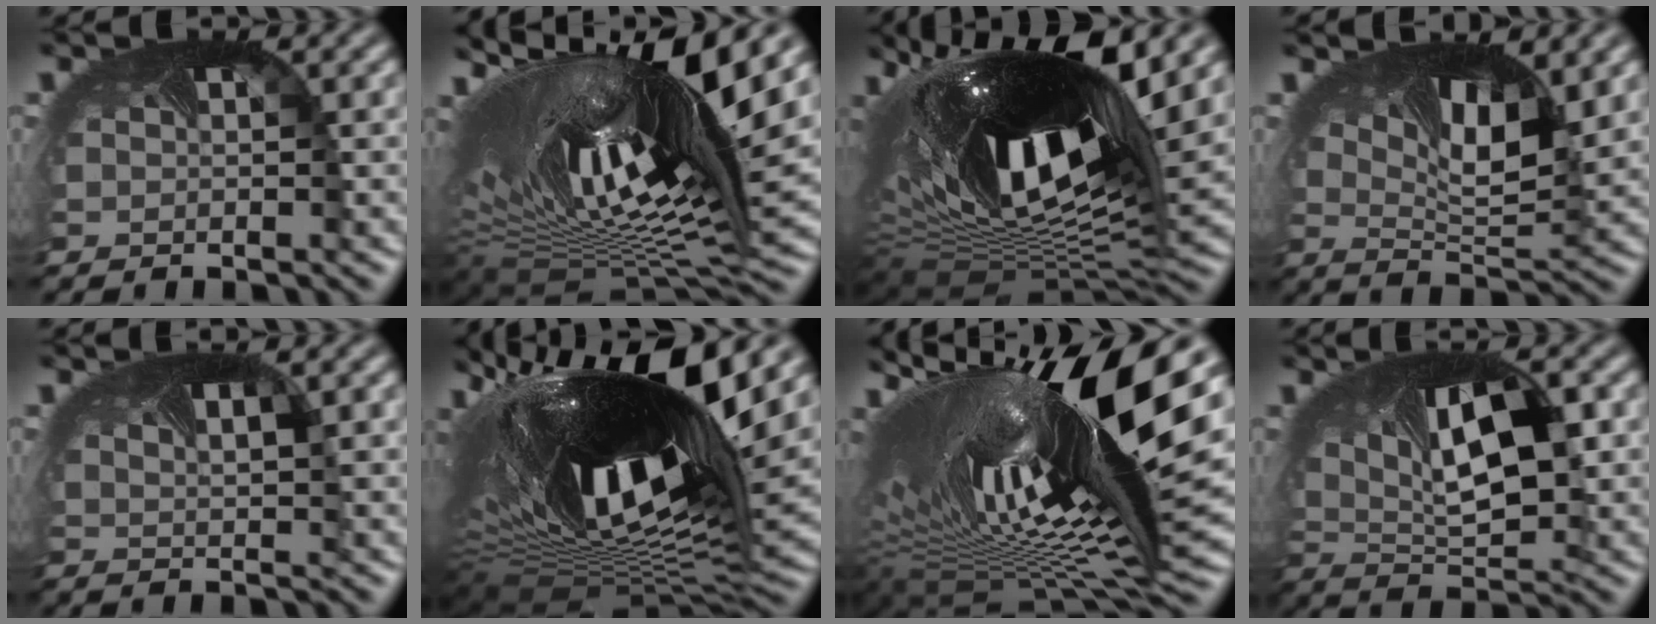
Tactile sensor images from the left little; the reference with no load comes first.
{"total": 18.4, "force": [5.7, 6.9, 16.1], "torque": [-0.301, 0.026, 0.087]}
{"total": 16.8, "force": [5.3, 8.0, 13.8], "torque": [-0.261, 0.005, 0.088]}
{"total": 7.5, "force": [3.3, 2.6, 6.2], "torque": [-0.105, -0.005, 0.054]}
{"total": 2.2, "force": [0.9, 0.6, 1.9], "torque": [-0.030, -0.001, 0.017]}
{"total": 18.1, "force": [5.2, 7.4, 15.6], "torque": [-0.286, 0.011, 0.079]}
{"total": 19.4, "force": [4.6, 6.3, 17.8], "torque": [-0.317, 0.008, 0.073]}
{"total": 10.3, "force": [1.9, 4.7, 9.0], "torque": [-0.145, -0.009, 0.033]}